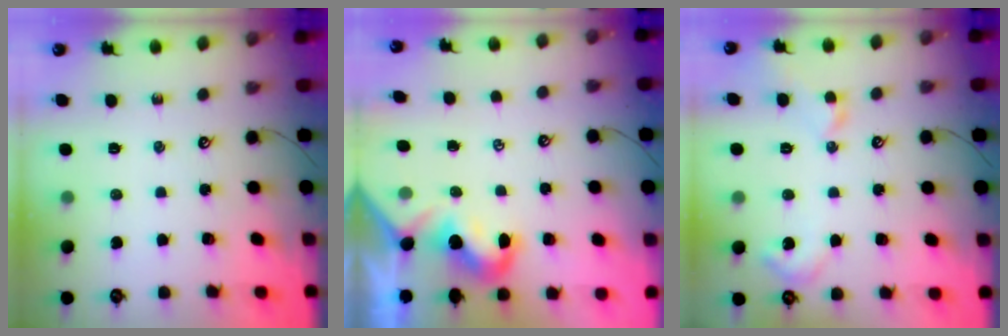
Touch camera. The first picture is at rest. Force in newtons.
{"total": 2.1, "press": 2.0, "slide": 0.6}
{"total": 3.7, "press": 3.6, "slide": 0.9}